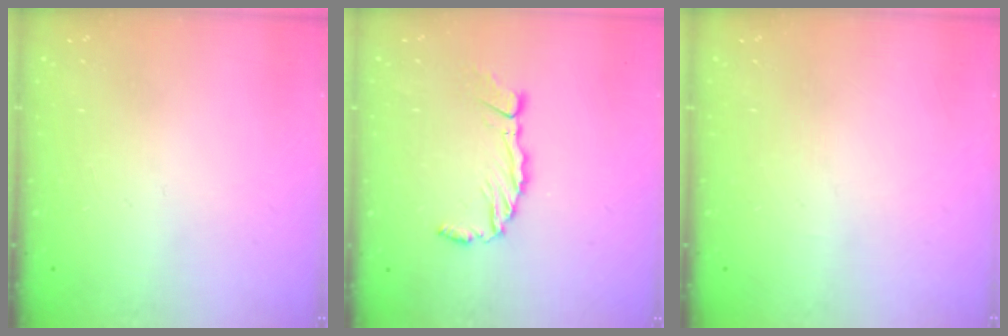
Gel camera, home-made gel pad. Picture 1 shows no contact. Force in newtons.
{"total": 6.8, "press": 6.7, "slide": 1.2}
{"total": 0.0}